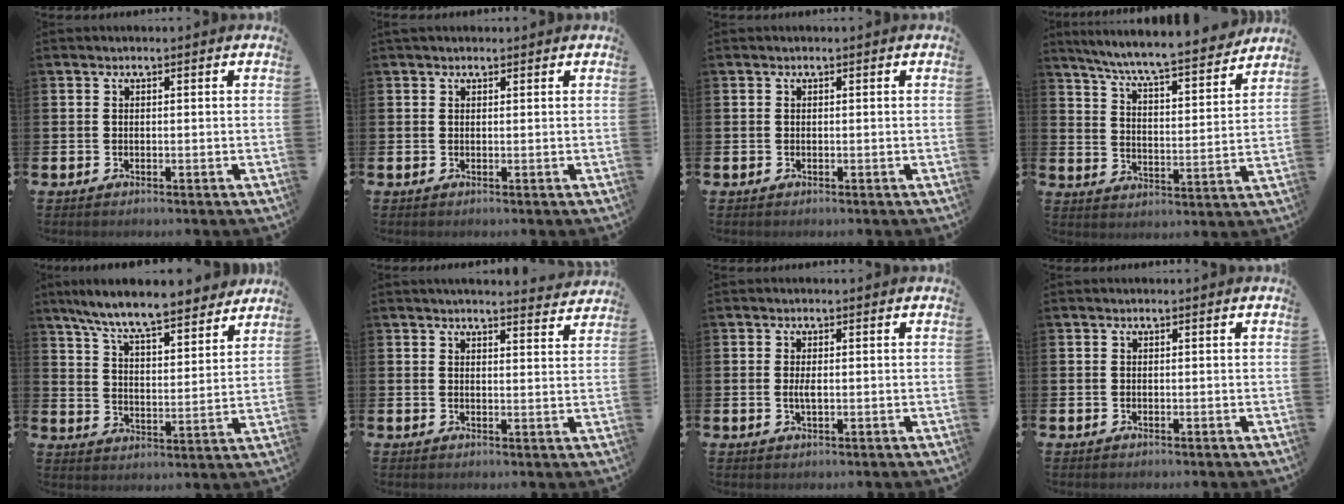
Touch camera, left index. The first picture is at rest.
{"total": 0.8, "force": [0.7, 0.3, 0.2], "torque": [0.004, 0.001, 0.011]}
{"total": 0.0}
{"total": 8.1, "force": [7.6, 0.2, 2.8], "torque": [-0.081, -0.061, 0.128]}
{"total": 9.2, "force": [8.6, 0.9, 3.2], "torque": [-0.093, -0.053, 0.151]}
{"total": 3.6, "force": [3.6, 0.0, 0.3], "torque": [-0.005, -0.021, 0.063]}
{"total": 1.5, "force": [0.0, 0.5, 1.4], "torque": [-0.025, 0.001, -0.001]}
{"total": 0.0}